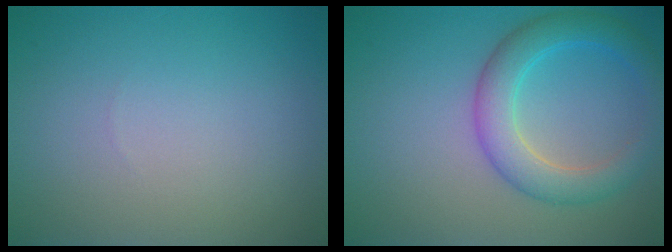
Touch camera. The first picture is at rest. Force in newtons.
{"total": 4.7, "press": 4.7, "slide": 0.1}